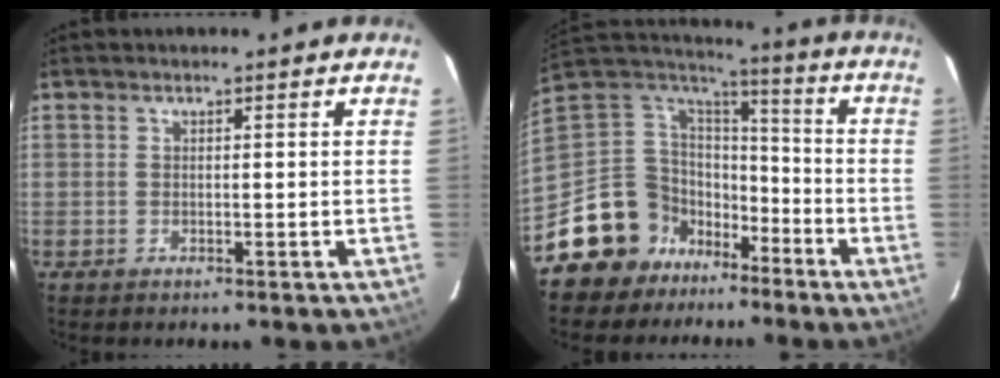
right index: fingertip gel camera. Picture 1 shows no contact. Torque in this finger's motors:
{"motor_torque": [1.07, -1.07, 0.27, 0.00]}